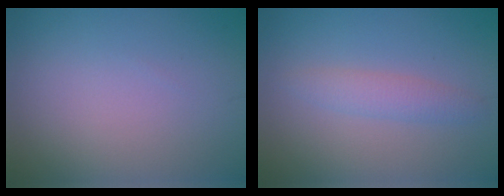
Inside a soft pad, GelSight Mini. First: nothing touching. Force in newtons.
{"total": 2.0, "press": 2.0, "slide": 0.0}